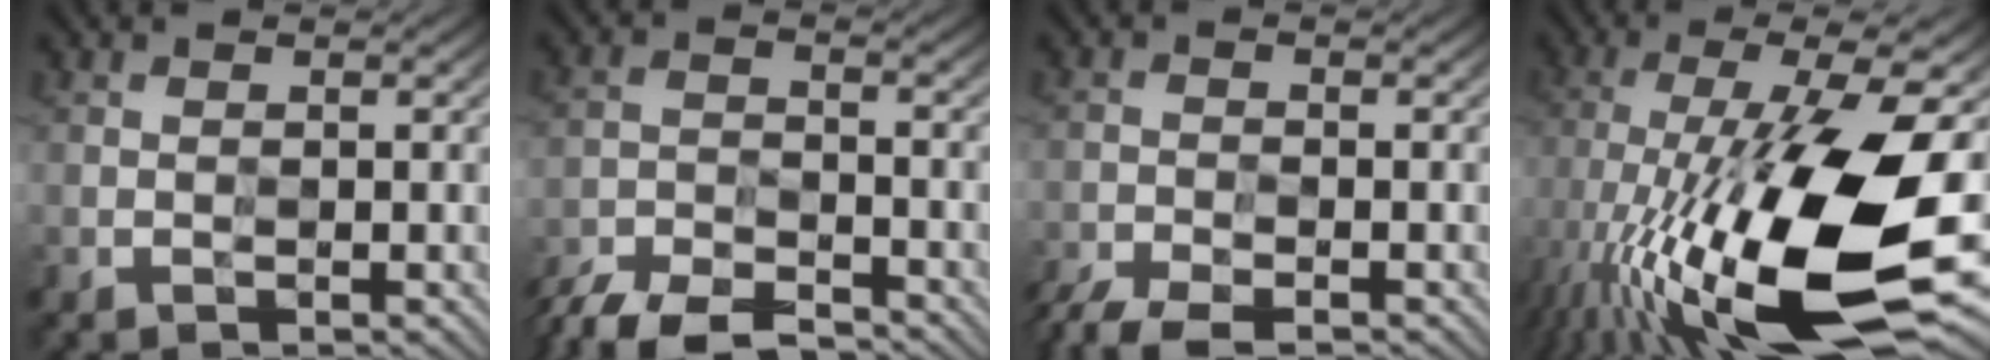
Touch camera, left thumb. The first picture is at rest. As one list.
[{"total": 6.8, "force": [-6.4, 1.2, 1.8], "torque": [-0.035, -0.007, -0.126]}, {"total": 5.7, "force": [-5.0, 1.4, 2.4], "torque": [-0.046, -0.019, -0.094]}, {"total": 18.9, "force": [-6.4, 5.5, 16.9], "torque": [-0.295, 0.003, -0.125]}]